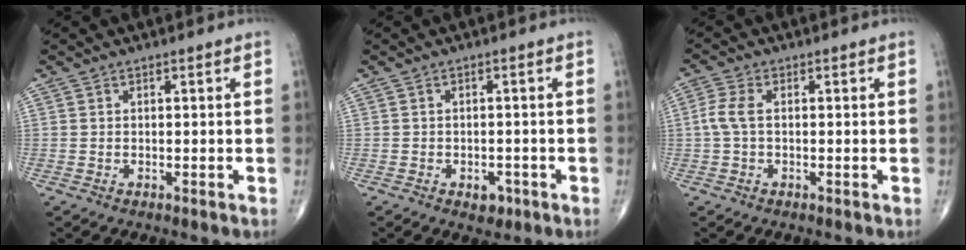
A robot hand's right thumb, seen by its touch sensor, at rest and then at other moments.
{"total": 2.8, "force": [-1.3, 1.9, 1.6], "torque": [-0.009, 0.003, -0.013]}
{"total": 3.9, "force": [0.1, 2.0, 3.3], "torque": [-0.090, 0.009, -0.002]}